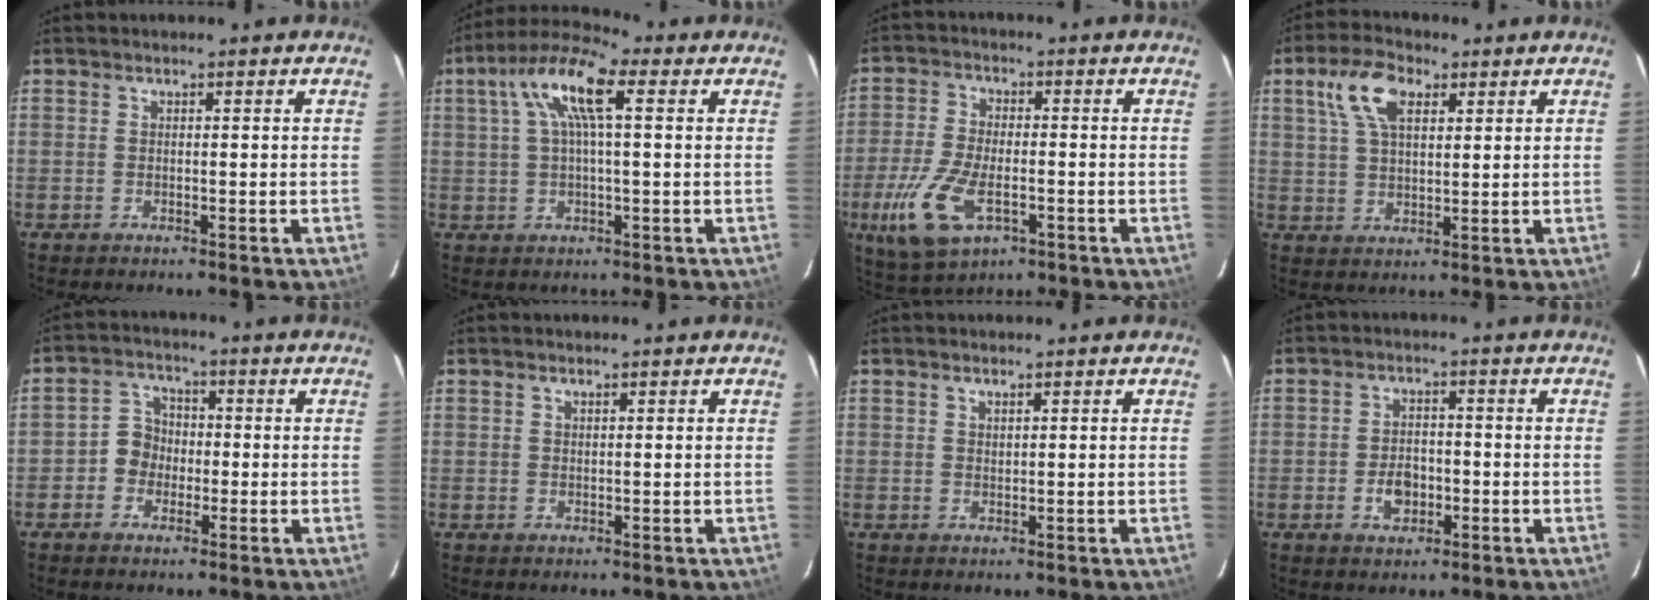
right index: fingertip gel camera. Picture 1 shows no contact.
{"total": 10.4, "force": [3.2, 2.7, 9.5], "torque": [-0.184, 0.029, 0.054]}
{"total": 11.9, "force": [-4.4, 5.8, 9.4], "torque": [-0.212, -0.015, -0.080]}
{"total": 8.6, "force": [3.8, 4.3, 6.4], "torque": [-0.131, 0.025, 0.072]}
{"total": 4.8, "force": [-1.5, 4.4, 1.2], "torque": [-0.013, 0.021, -0.030]}
{"total": 0.5, "force": [0.4, 0.1, 0.3], "torque": [-0.006, 0.002, 0.008]}
{"total": 1.7, "force": [1.3, 0.8, 0.8], "torque": [-0.013, 0.001, 0.024]}
{"total": 4.7, "force": [-1.6, 3.3, 3.0], "torque": [-0.054, 0.008, -0.020]}